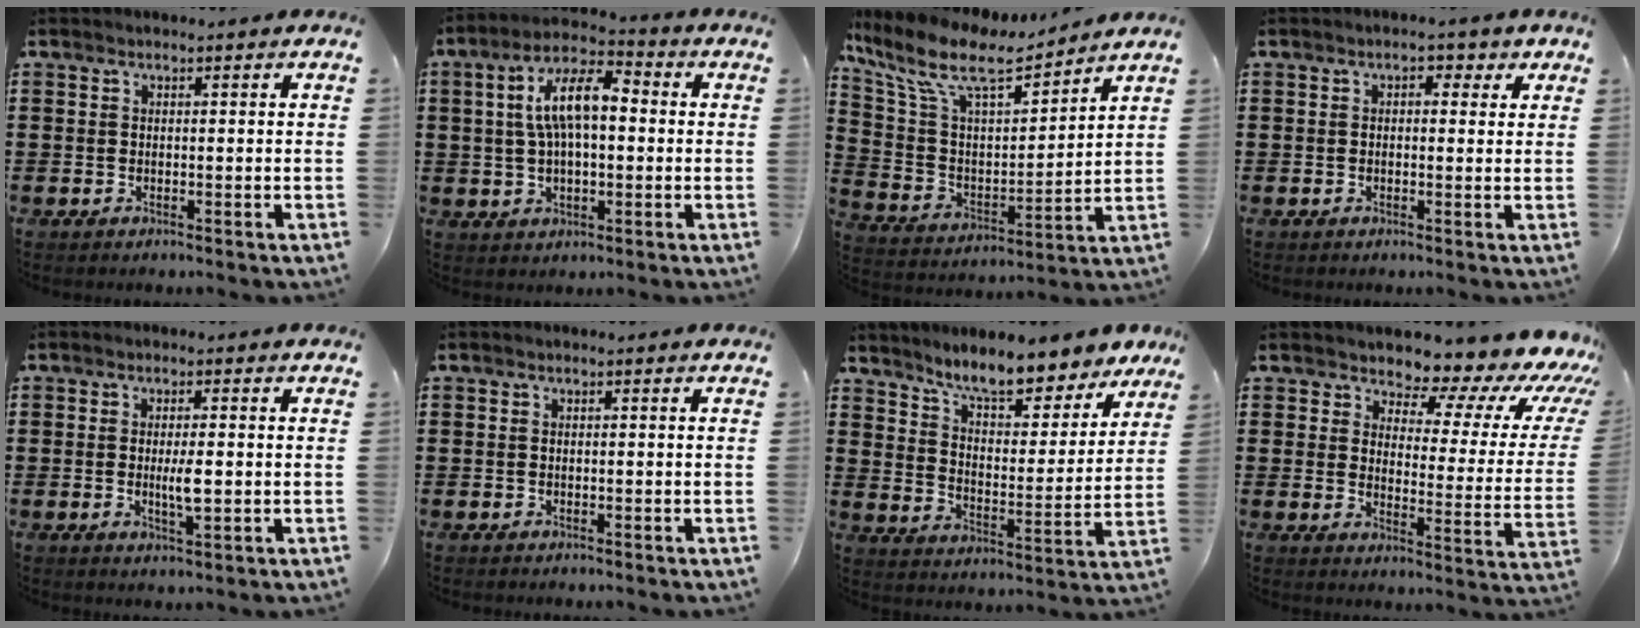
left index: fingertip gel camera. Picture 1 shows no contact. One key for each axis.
{"total": 10.3, "fx": 2.1, "fy": 4.2, "fz": 9.2, "tx": -0.197, "ty": 0.010, "tz": 0.028}
{"total": 10.9, "fx": 8.3, "fy": 3.2, "fz": 6.4, "tx": -0.157, "ty": -0.044, "tz": 0.142}
{"total": 2.2, "fx": 0.8, "fy": 1.3, "fz": 1.6, "tx": -0.021, "ty": 0.004, "tz": 0.005}
{"total": 3.3, "fx": -0.2, "fy": 0.7, "fz": 3.2, "tx": -0.057, "ty": -0.002, "tz": -0.005}
{"total": 0.0}
{"total": 8.5, "fx": 7.7, "fy": 0.6, "fz": 3.5, "tx": -0.080, "ty": -0.050, "tz": 0.132}
{"total": 6.5, "fx": 5.3, "fy": 2.6, "fz": 2.8, "tx": -0.053, "ty": -0.045, "tz": 0.085}